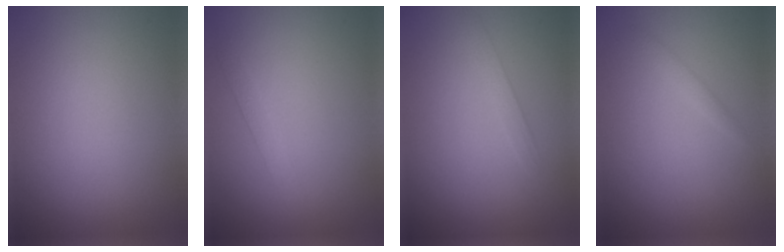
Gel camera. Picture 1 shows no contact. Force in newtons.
{"total": 1.3, "press": 1.3, "slide": 0.1}
{"total": 1.1, "press": 1.1, "slide": 0.0}
{"total": 0.9, "press": 0.9, "slide": 0.1}